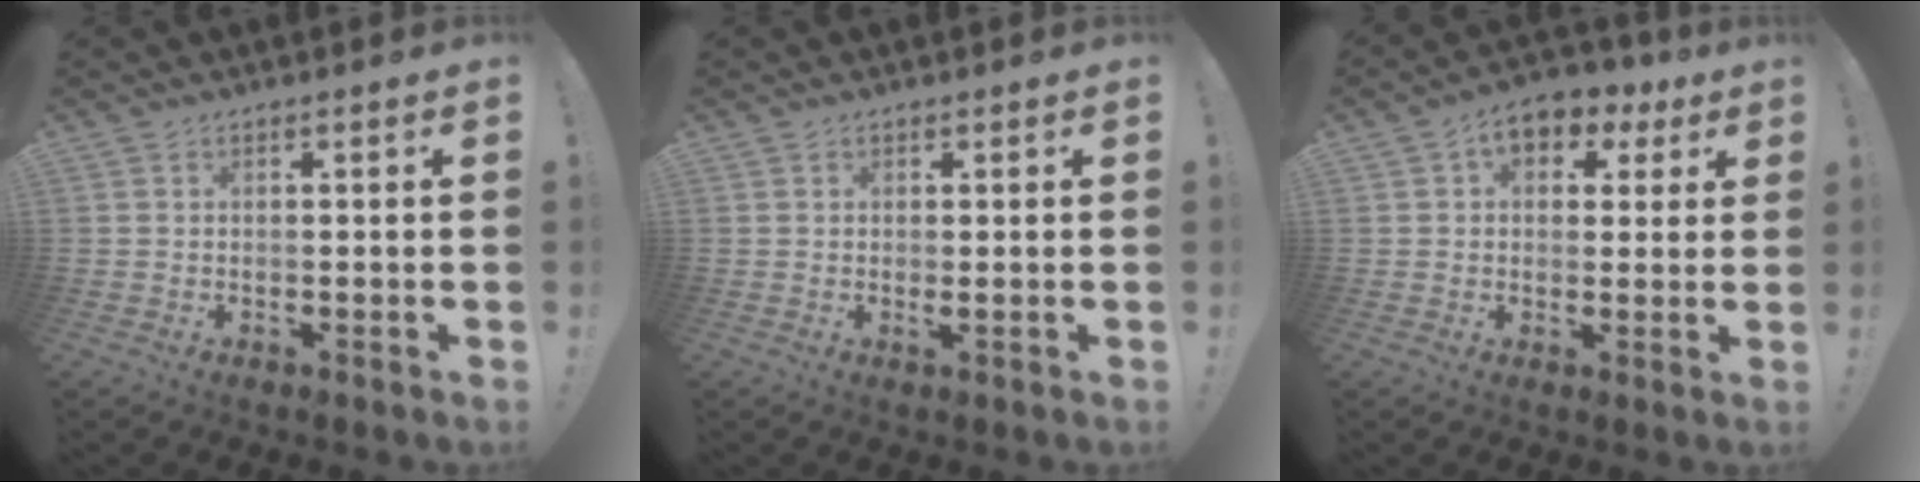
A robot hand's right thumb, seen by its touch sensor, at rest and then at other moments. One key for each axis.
{"total": 1.0, "fx": 0.4, "fy": 0.1, "fz": 1.0, "tx": -0.003, "ty": -0.008, "tz": 0.004}
{"total": 8.0, "fx": 3.4, "fy": 5.4, "fz": 4.8, "tx": -0.061, "ty": -0.014, "tz": 0.062}